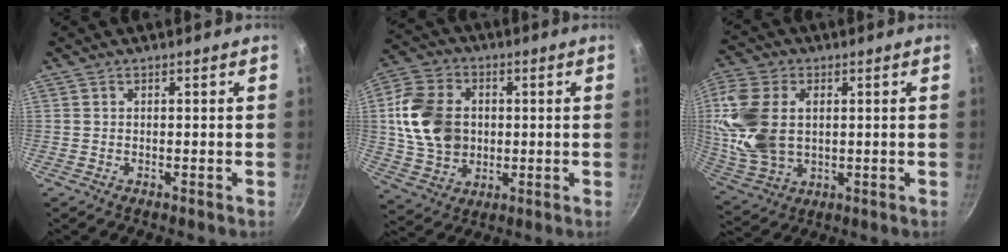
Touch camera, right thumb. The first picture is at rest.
{"total": 15.4, "force": [1.4, 12.0, 9.6], "torque": [-0.162, 0.007, 0.028]}
{"total": 14.7, "force": [2.0, 10.0, 10.6], "torque": [-0.211, -0.006, 0.047]}